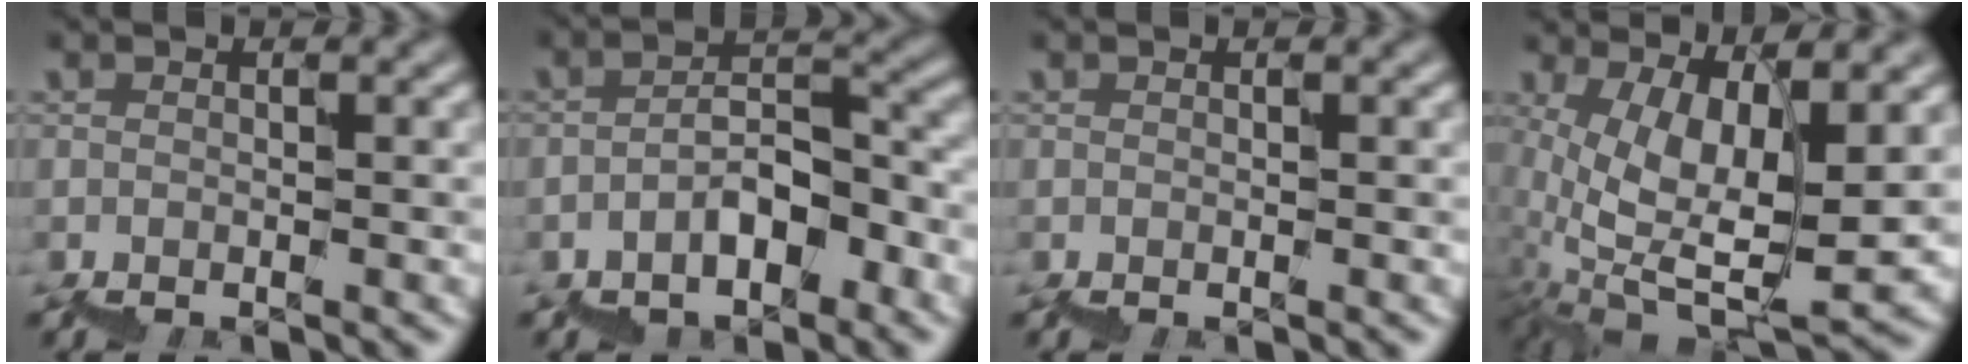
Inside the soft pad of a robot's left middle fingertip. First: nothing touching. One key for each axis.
{"total": 4.8, "fx": -2.4, "fy": 2.5, "fz": 3.2, "tx": -0.042, "ty": 0.012, "tz": -0.044}
{"total": 0.0}
{"total": 8.1, "fx": 4.5, "fy": 2.3, "fz": 6.4, "tx": -0.122, "ty": -0.005, "tz": 0.092}